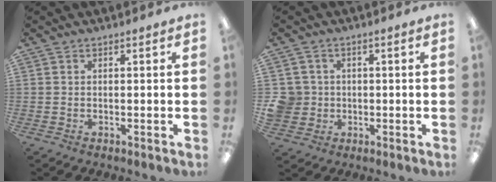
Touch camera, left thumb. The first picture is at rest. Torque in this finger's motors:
{"motor_torque": [-0.24, 0.25, -0.12, -0.14, 0.00]}